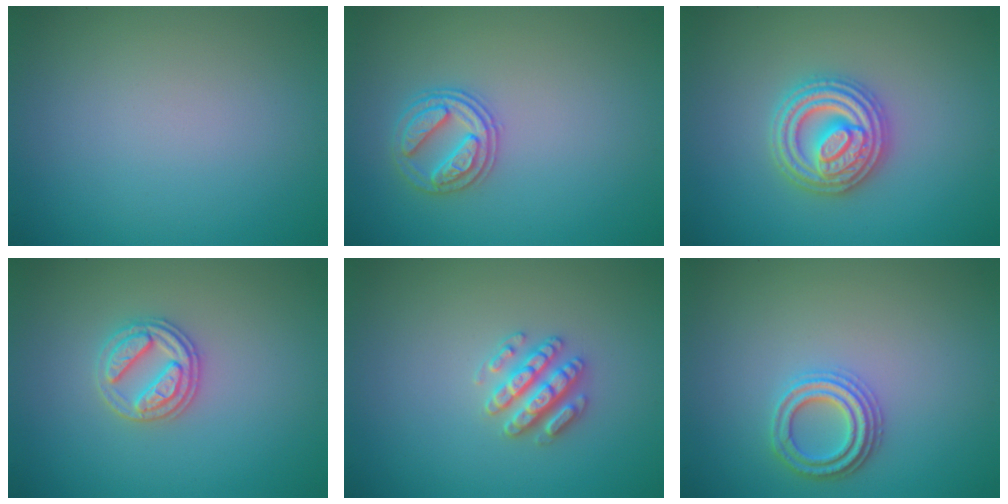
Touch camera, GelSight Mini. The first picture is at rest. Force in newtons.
{"total": 2.7, "press": 2.6, "slide": 0.3}
{"total": 4.9, "press": 4.8, "slide": 0.8}
{"total": 2.8, "press": 2.7, "slide": 0.8}
{"total": 2.9, "press": 2.8, "slide": 0.6}
{"total": 2.7, "press": 2.6, "slide": 0.8}